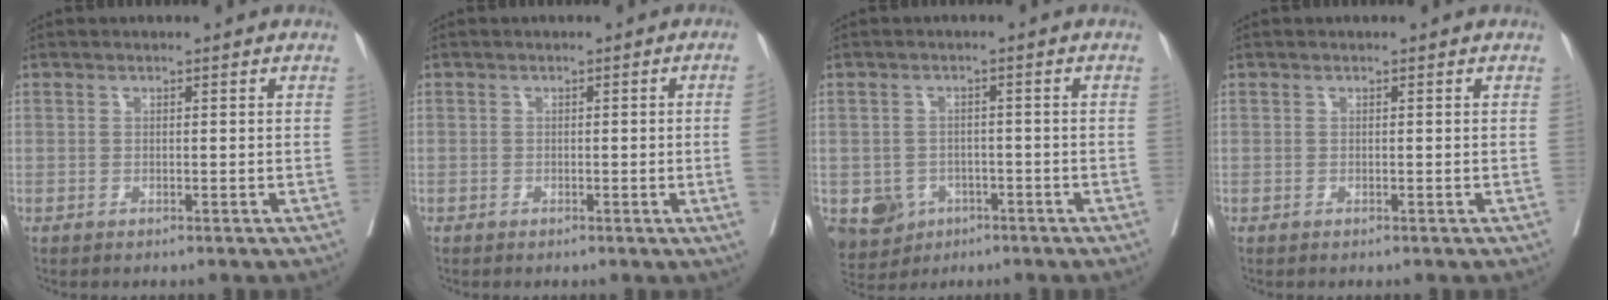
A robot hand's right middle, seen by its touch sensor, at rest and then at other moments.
{"total": 2.3, "force": [-0.4, -0.7, 2.2], "torque": [-0.028, -0.003, -0.003]}
{"total": 6.4, "force": [-2.8, 5.4, 1.8], "torque": [-0.033, 0.002, -0.035]}
{"total": 0.0}